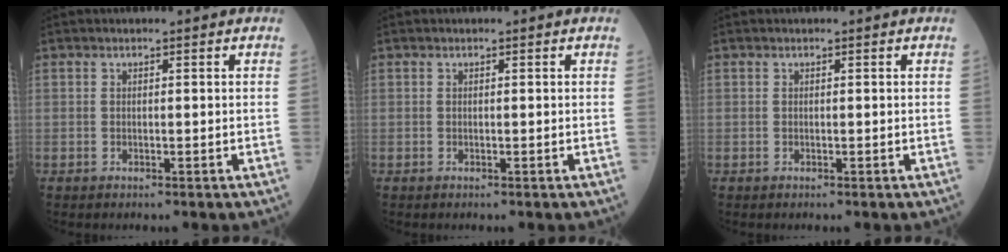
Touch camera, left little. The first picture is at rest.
{"total": 0.0}
{"total": 0.0}